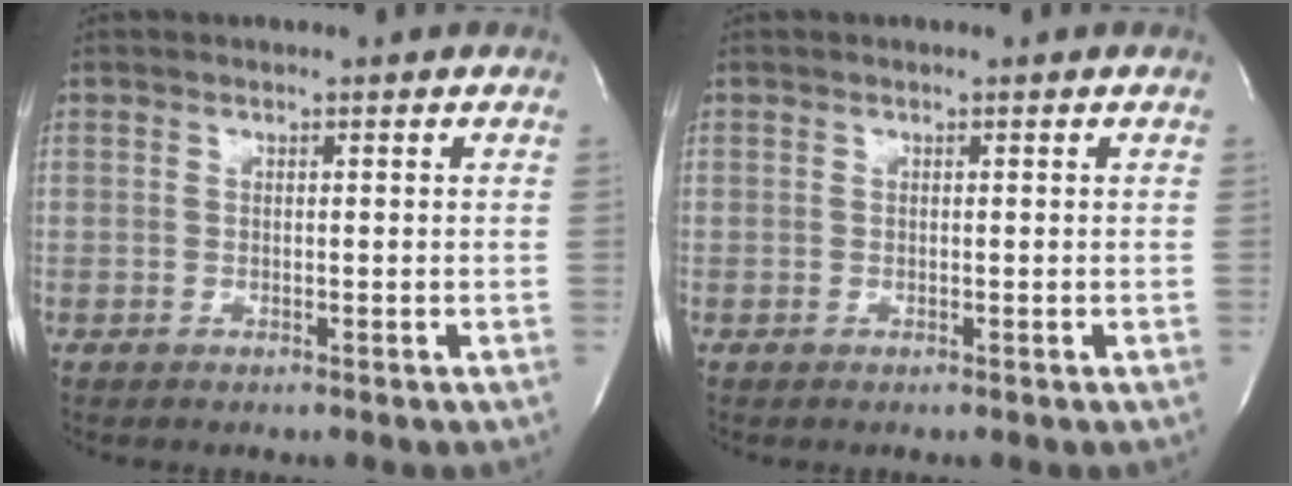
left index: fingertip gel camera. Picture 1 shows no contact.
{"total": 0.0}